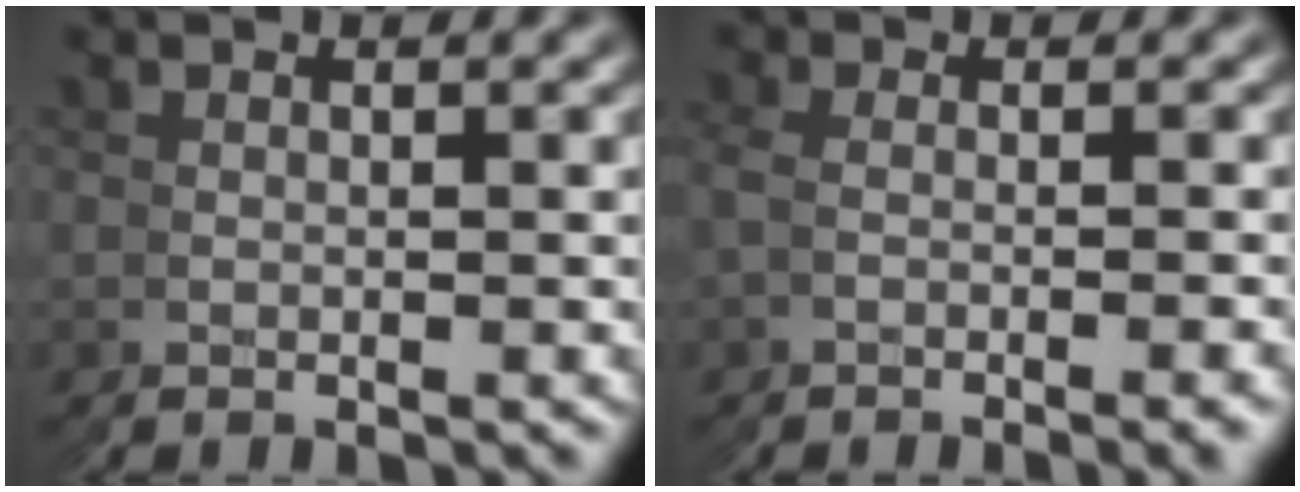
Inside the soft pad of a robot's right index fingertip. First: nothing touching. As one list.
[{"total": 1.8, "force": [-0.5, -1.6, -0.6], "torque": [0.002, 0.014, -0.015]}]